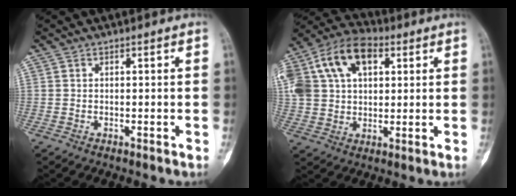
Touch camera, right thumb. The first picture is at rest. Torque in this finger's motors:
{"motor_torque": [-0.31, 3.01, 0.62, -0.26, 0.37]}